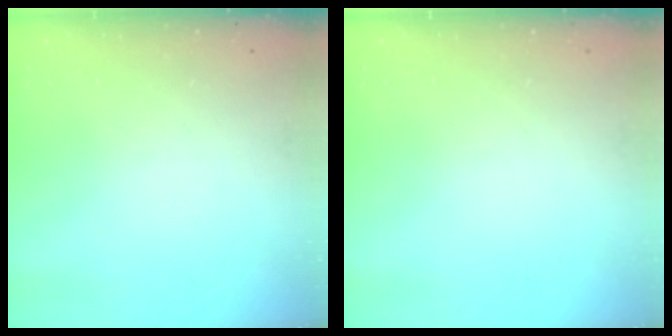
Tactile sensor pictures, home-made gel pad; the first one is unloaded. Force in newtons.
{"total": 0.0}